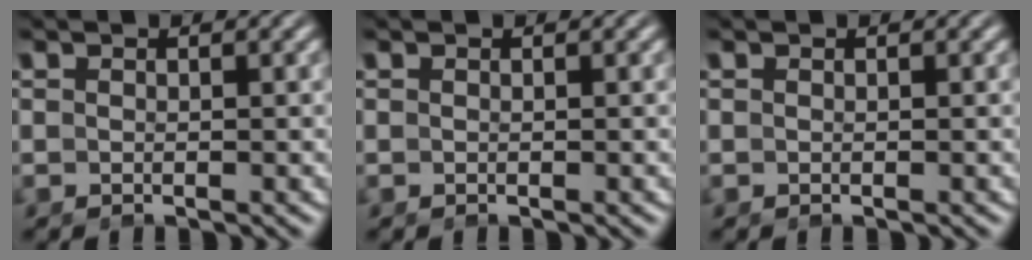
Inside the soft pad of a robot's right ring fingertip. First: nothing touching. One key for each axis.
{"total": 0.0}
{"total": 0.0}